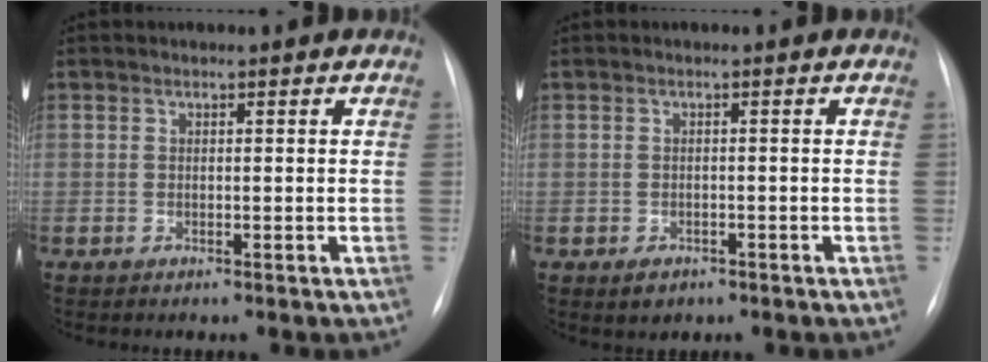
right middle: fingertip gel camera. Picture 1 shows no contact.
{"total": 2.0, "force": [-1.2, 1.4, 0.8], "torque": [-0.013, 0.001, -0.008]}